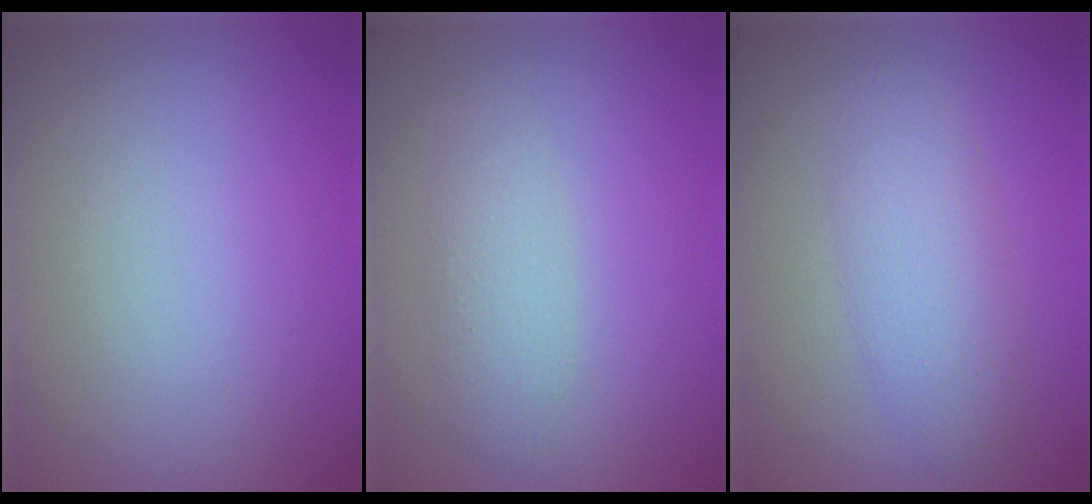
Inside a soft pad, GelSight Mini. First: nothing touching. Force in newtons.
{"total": 2.3, "press": 2.3, "slide": 0.1}
{"total": 3.5, "press": 3.5, "slide": 0.2}